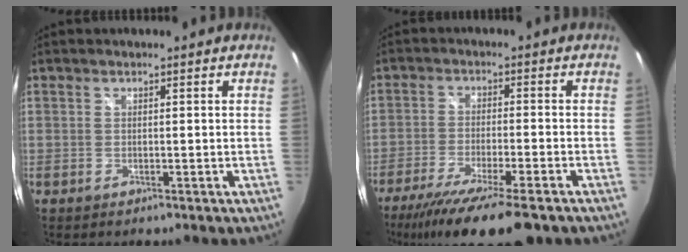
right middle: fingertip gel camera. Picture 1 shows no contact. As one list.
[{"total": 15.7, "force": [-11.9, 2.0, 10.0], "torque": [-0.196, -0.055, -0.193]}]